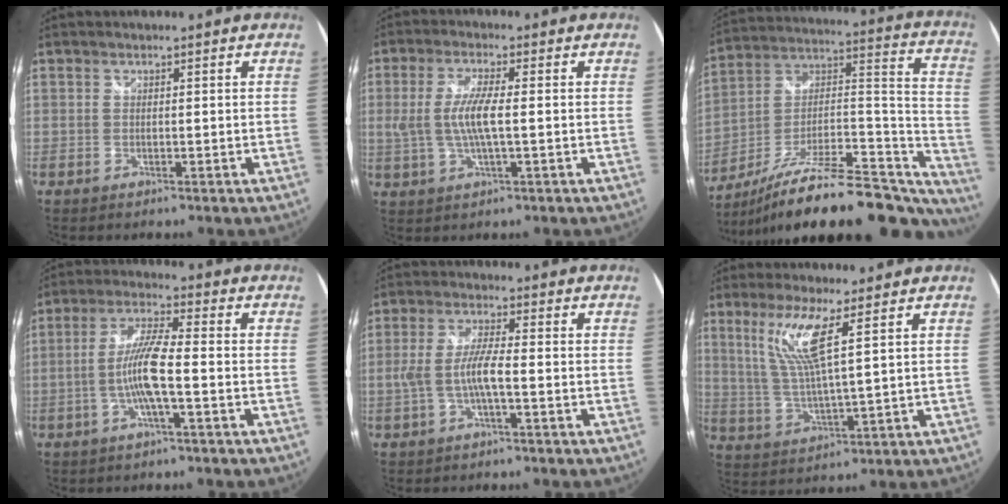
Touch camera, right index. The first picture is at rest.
{"total": 7.2, "force": [-0.2, 1.2, 7.1], "torque": [-0.141, -0.003, -0.001]}
{"total": 30.1, "force": [-20.5, 11.1, 19.0], "torque": [-0.262, 0.014, -0.304]}
{"total": 8.3, "force": [-2.3, 0.6, 8.0], "torque": [-0.163, 0.003, -0.045]}
{"total": 6.2, "force": [-1.7, 0.6, 6.0], "torque": [-0.127, 0.001, -0.029]}
{"total": 8.7, "force": [4.2, 0.4, 7.7], "torque": [-0.156, -0.008, 0.090]}